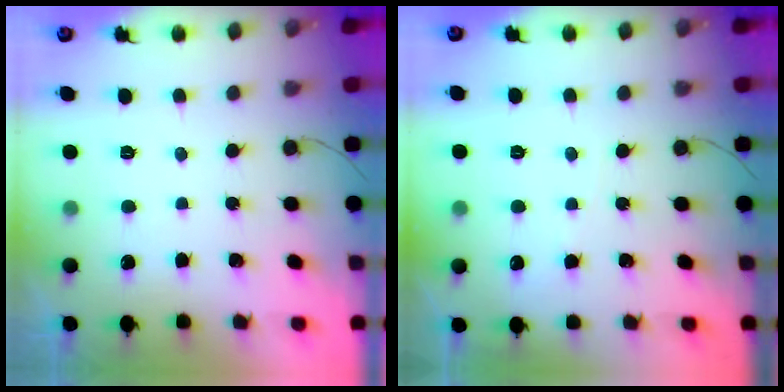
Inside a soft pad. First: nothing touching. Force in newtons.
{"total": 2.3, "press": 2.3, "slide": 0.4}